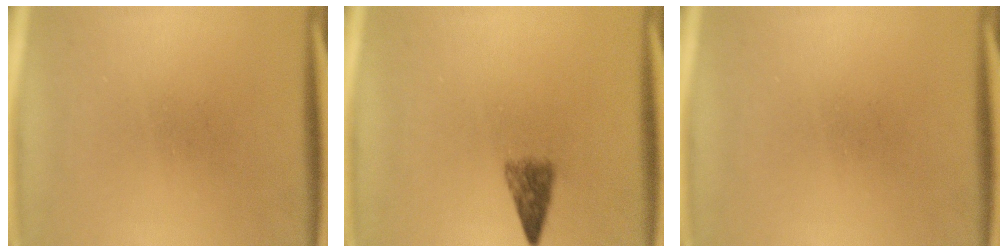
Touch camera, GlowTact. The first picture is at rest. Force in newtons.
{"total": 2.9}
{"total": 0.0}